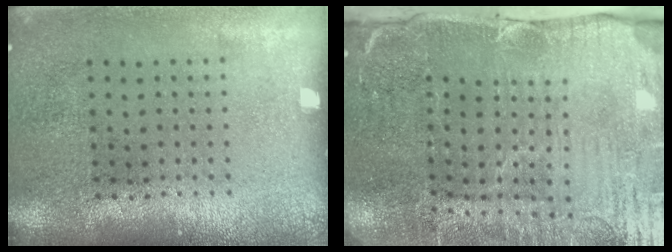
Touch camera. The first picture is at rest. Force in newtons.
{"total": 5.4, "press": 4.5, "slide": 3.0}